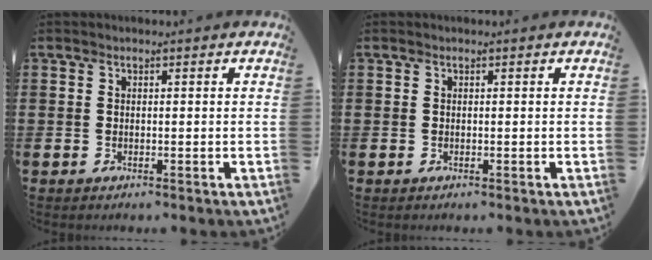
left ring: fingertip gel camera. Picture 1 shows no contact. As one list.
[{"total": 0.0}]